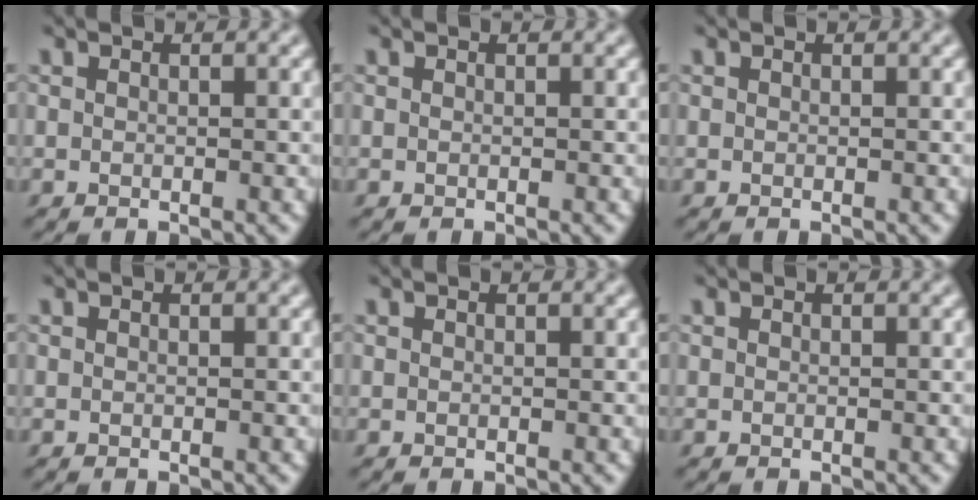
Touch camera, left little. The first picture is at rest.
{"total": 0.0}
{"total": 0.0}
{"total": 0.0}
{"total": 0.0}
{"total": 0.0}